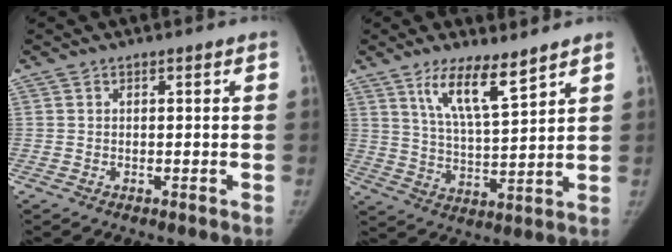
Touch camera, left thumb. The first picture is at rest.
{"total": 9.7, "force": [6.5, 2.1, 6.9], "torque": [-0.116, -0.046, 0.126]}